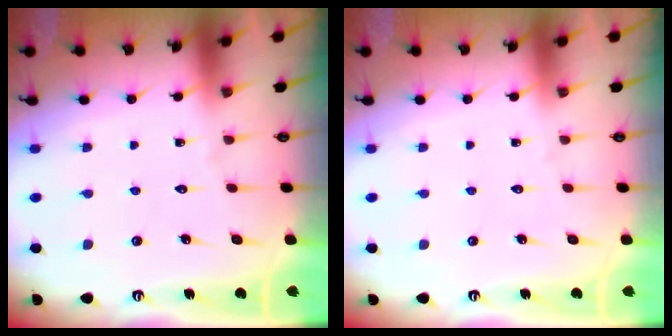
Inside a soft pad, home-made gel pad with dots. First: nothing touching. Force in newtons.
{"total": 0.0}